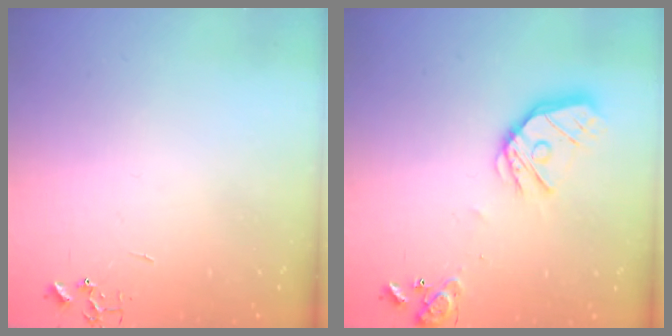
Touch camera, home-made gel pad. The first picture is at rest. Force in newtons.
{"total": 15.4, "press": 15.3, "slide": 2.1}